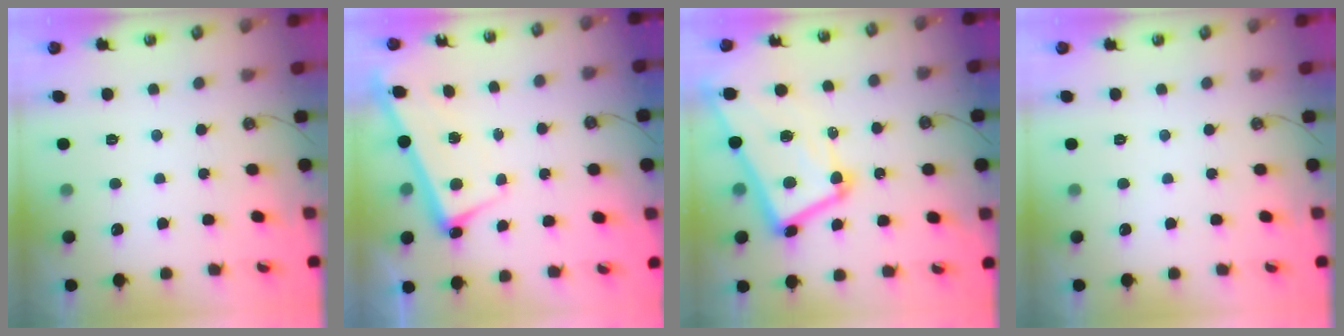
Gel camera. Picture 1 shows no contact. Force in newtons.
{"total": 2.3, "press": 2.3, "slide": 0.5}
{"total": 15.7, "press": 15.6, "slide": 1.5}
{"total": 0.0}